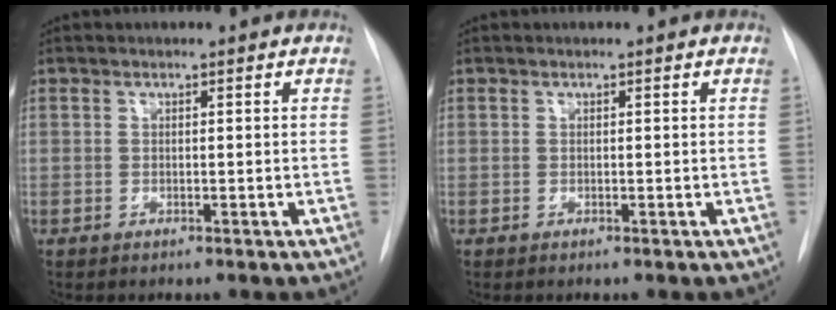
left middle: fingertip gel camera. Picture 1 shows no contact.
{"total": 0.0}